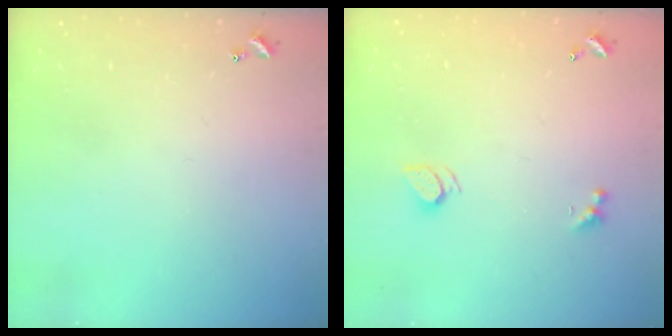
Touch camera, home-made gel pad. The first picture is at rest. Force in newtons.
{"total": 2.2, "press": 2.2, "slide": 0.3}